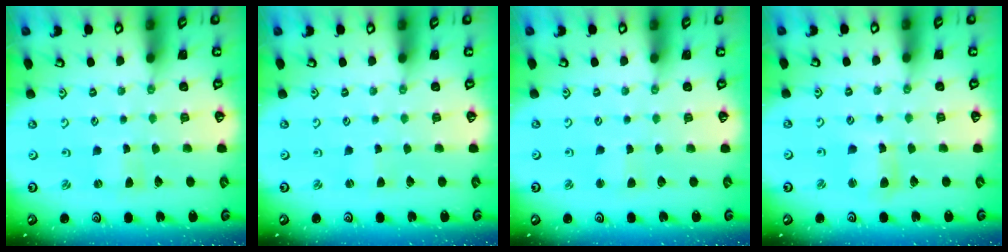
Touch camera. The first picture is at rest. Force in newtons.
{"total": 1.0, "press": 1.0, "slide": 0.2}
{"total": 2.6, "press": 2.6, "slide": 0.3}
{"total": 4.7, "press": 4.7, "slide": 0.6}